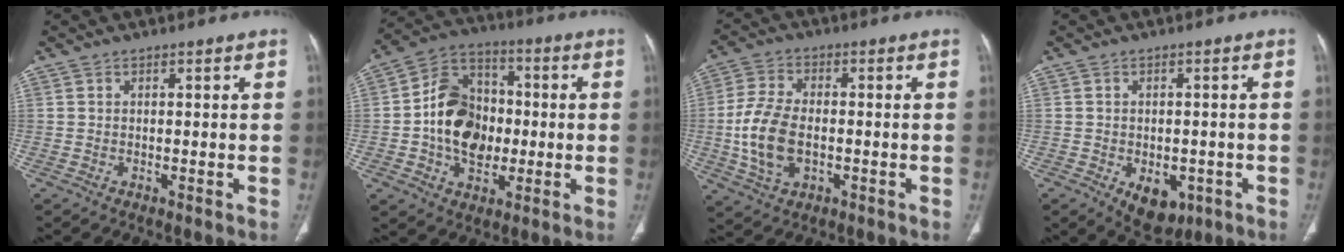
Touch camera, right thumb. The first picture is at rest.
{"total": 15.5, "force": [-1.2, 11.6, 10.1], "torque": [-0.140, 0.029, -0.021]}
{"total": 11.3, "force": [-1.7, 6.9, 8.8], "torque": [-0.183, 0.008, -0.030]}
{"total": 7.3, "force": [-2.9, 4.8, 4.8], "torque": [-0.046, 0.005, -0.025]}